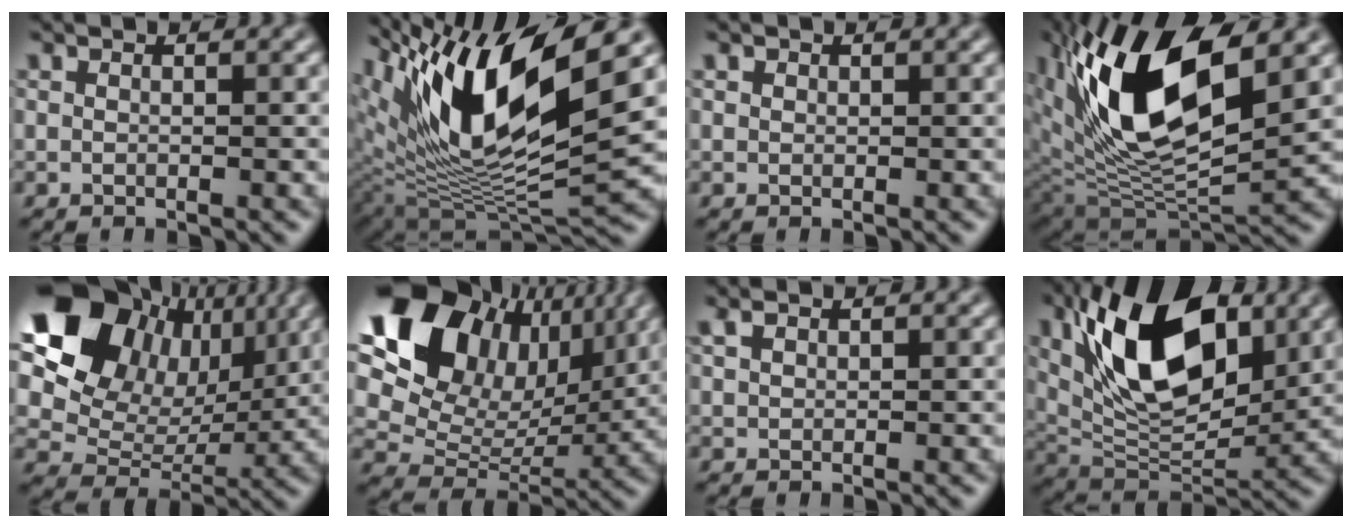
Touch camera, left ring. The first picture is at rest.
{"total": 12.4, "force": [5.1, 4.0, 10.6], "torque": [-0.201, 0.002, 0.106]}
{"total": 0.0}
{"total": 12.0, "force": [4.0, 5.4, 10.0], "torque": [-0.191, 0.003, 0.085]}
{"total": 12.0, "force": [5.4, 8.8, 6.1], "torque": [-0.144, 0.029, 0.102]}
{"total": 14.5, "force": [6.4, 10.3, 8.0], "torque": [-0.189, 0.039, 0.133]}
{"total": 1.1, "force": [0.7, 0.6, 0.7], "torque": [-0.019, 0.009, 0.020]}
{"total": 12.8, "force": [3.9, 6.9, 10.0], "torque": [-0.165, 0.013, 0.069]}